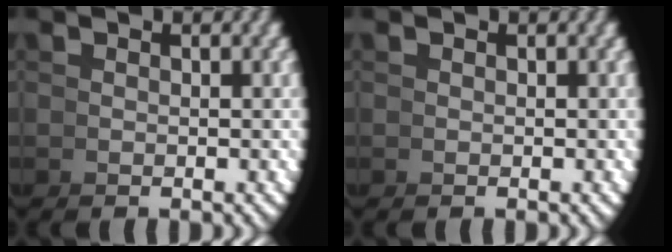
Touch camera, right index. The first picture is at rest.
{"total": 0.0}